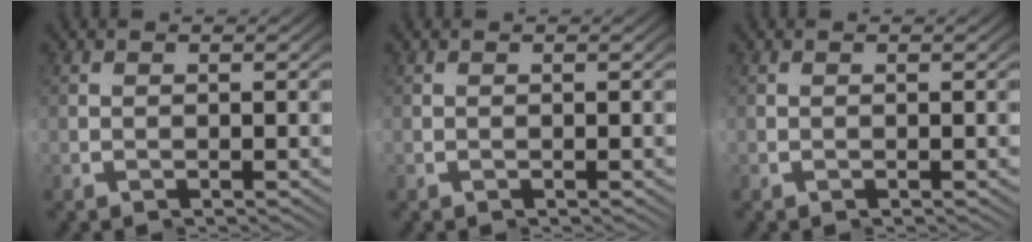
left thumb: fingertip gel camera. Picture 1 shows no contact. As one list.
[{"total": 0.0}, {"total": 0.0}]